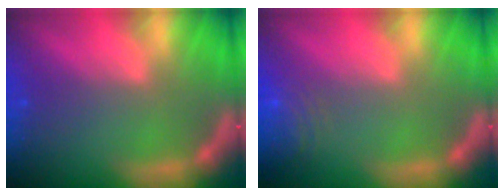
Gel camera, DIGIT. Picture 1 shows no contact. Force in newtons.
{"total": 5.1}